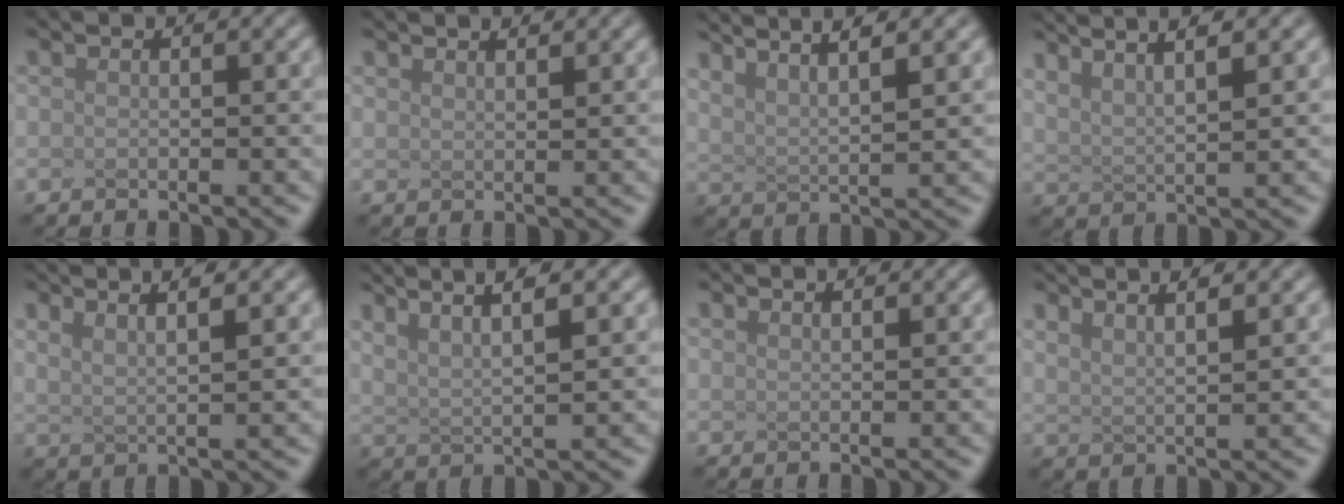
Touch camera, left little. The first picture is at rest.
{"total": 1.7, "force": [1.6, 0.2, 0.5], "torque": [0.000, 0.016, 0.018]}
{"total": 4.6, "force": [3.5, 0.0, 3.1], "torque": [-0.083, 0.017, 0.071]}
{"total": 4.6, "force": [3.2, 0.2, 3.3], "torque": [-0.085, 0.021, 0.064]}
{"total": 2.8, "force": [1.7, -0.2, 2.2], "torque": [-0.062, 0.012, 0.041]}
{"total": 3.8, "force": [2.2, -0.2, 3.1], "torque": [-0.088, 0.007, 0.064]}
{"total": 0.9, "force": [0.8, 0.2, 0.4], "torque": [0.001, 0.010, 0.006]}
{"total": 3.0, "force": [2.3, 0.0, 2.0], "torque": [-0.049, 0.018, 0.044]}